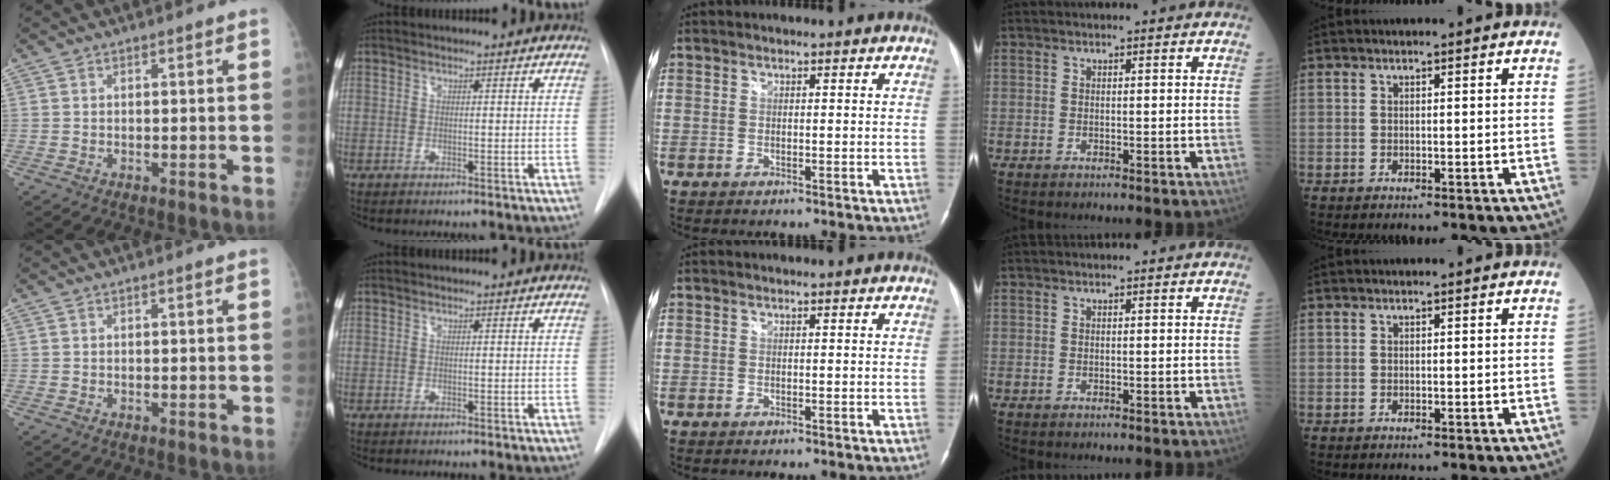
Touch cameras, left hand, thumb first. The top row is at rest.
{}